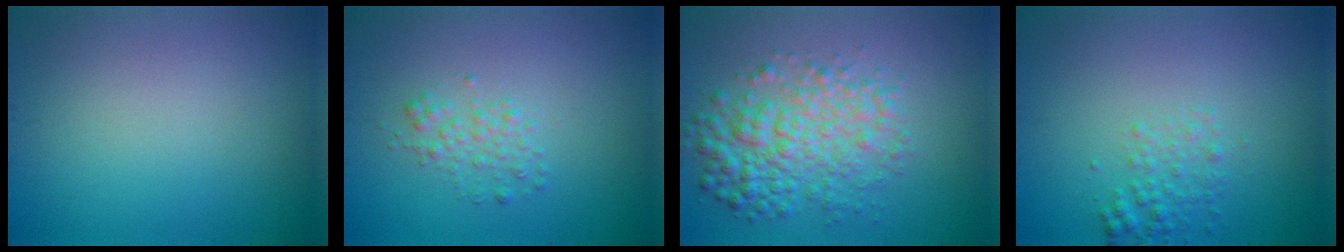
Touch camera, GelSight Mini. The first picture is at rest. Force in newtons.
{"total": 1.7, "press": 1.7, "slide": 0.0}
{"total": 5.5, "press": 5.5, "slide": 0.1}
{"total": 1.7, "press": 1.7, "slide": 0.1}